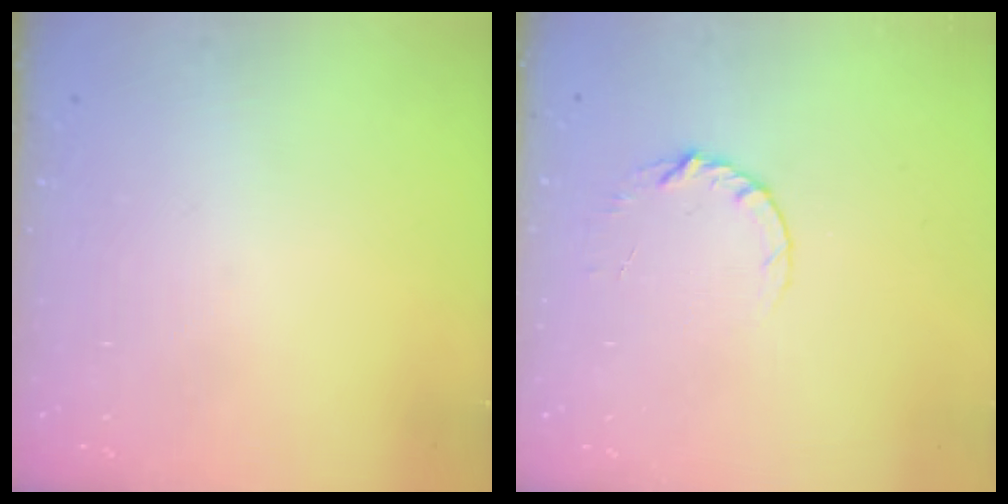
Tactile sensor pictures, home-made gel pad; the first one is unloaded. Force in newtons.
{"total": 4.8, "press": 4.8, "slide": 0.5}